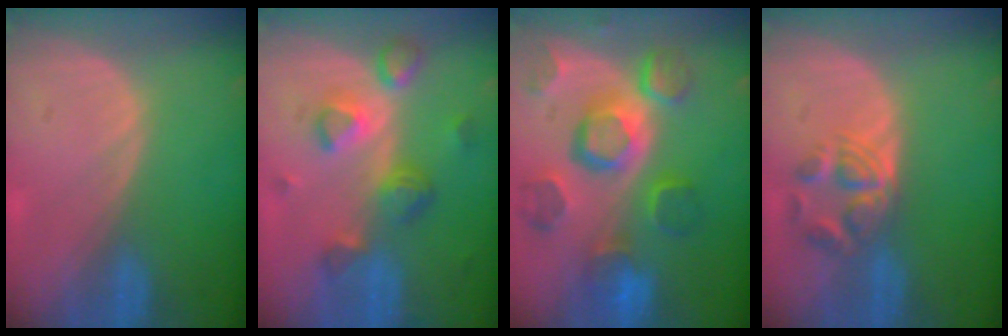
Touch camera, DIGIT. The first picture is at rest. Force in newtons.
{"total": 7.7, "press": 6.9, "slide": 3.5}
{"total": 12.1, "press": 10.4, "slide": 6.1}
{"total": 5.7, "press": 4.8, "slide": 3.1}